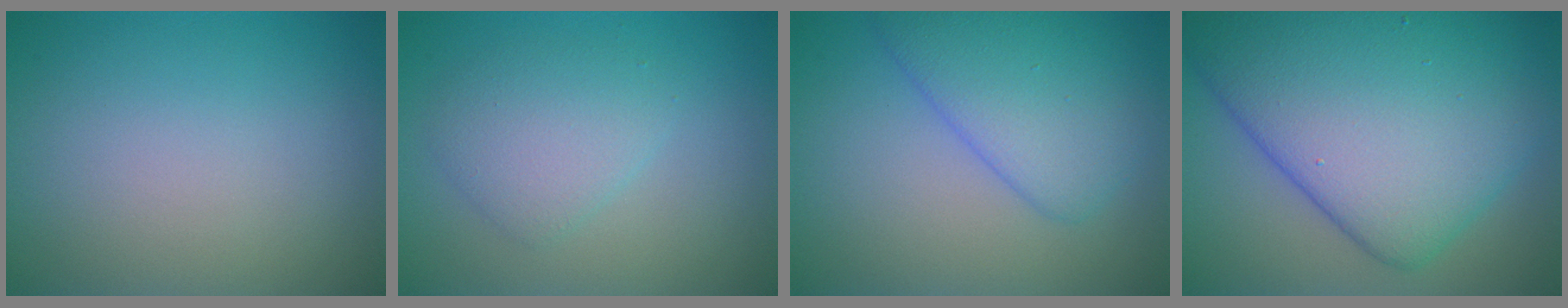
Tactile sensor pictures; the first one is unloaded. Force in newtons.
{"total": 3.1, "press": 3.1, "slide": 0.3}
{"total": 5.1, "press": 5.1, "slide": 0.3}
{"total": 14.2, "press": 14.2, "slide": 0.4}